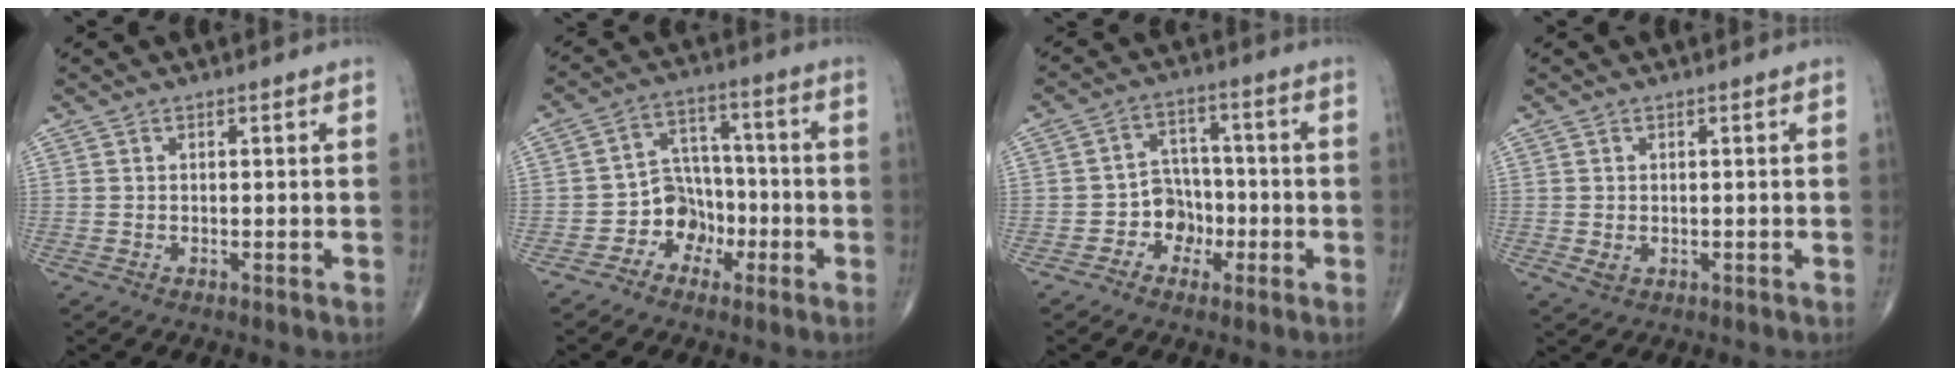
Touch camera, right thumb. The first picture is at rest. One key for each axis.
{"total": 7.8, "fx": -3.3, "fy": 6.5, "fz": 2.8, "tx": 0.002, "ty": 0.043, "tz": -0.062}
{"total": 6.4, "fx": -2.4, "fy": 5.4, "fz": 2.4, "tx": 0.003, "ty": 0.030, "tz": -0.047}
{"total": 1.7, "fx": -0.2, "fy": 1.3, "fz": 1.0, "tx": -0.012, "ty": -0.002, "tz": 0.003}